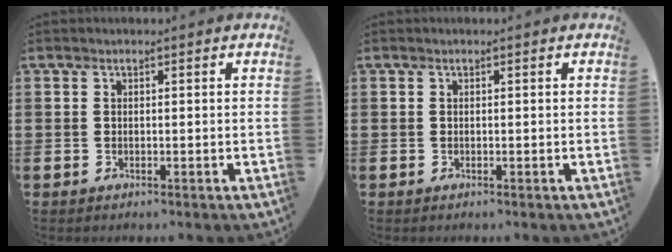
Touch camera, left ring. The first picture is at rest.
{"total": 0.0}